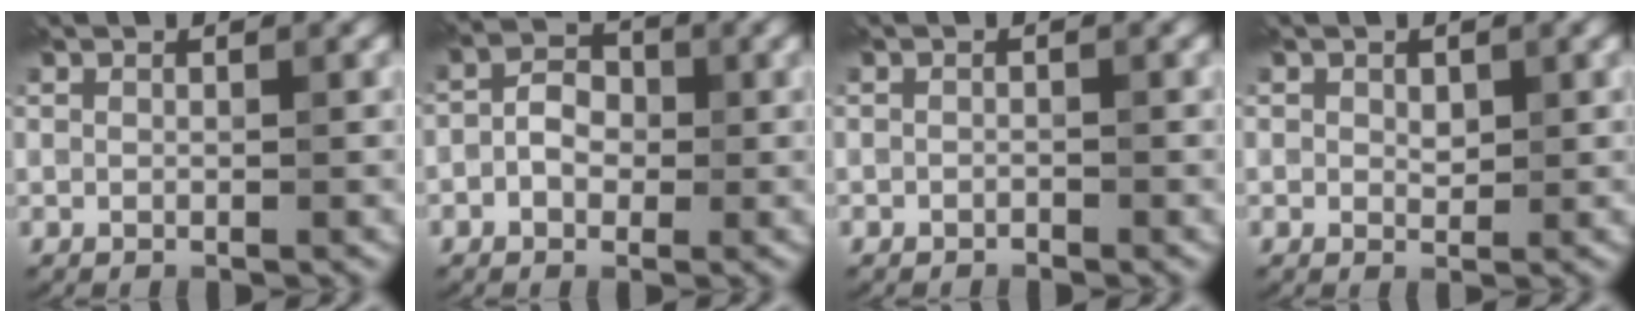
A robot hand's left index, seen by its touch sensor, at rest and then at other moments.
{"total": 2.9, "force": [-0.5, 2.1, 1.9], "torque": [-0.033, 0.005, -0.018]}
{"total": 0.6, "force": [-0.5, 0.3, 0.1], "torque": [0.000, -0.001, -0.009]}
{"total": 1.1, "force": [0.3, 0.9, 0.7], "torque": [-0.011, -0.004, 0.005]}